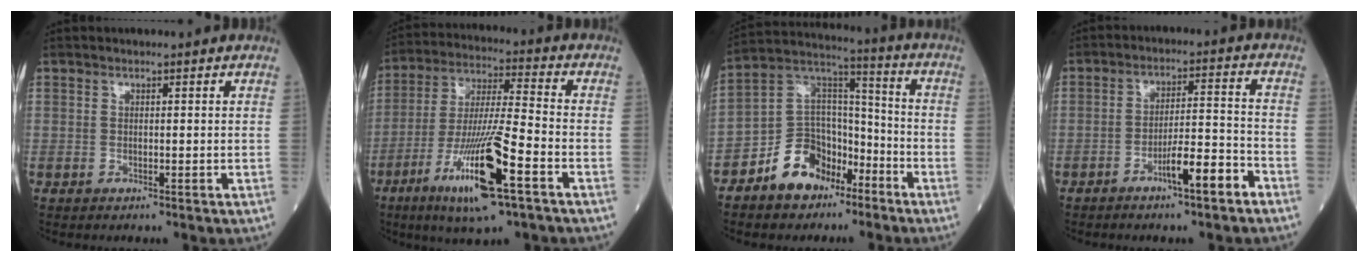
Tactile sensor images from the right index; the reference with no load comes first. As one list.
[{"total": 15.7, "force": [-7.2, 0.8, 13.9], "torque": [-0.272, -0.024, -0.128]}, {"total": 11.4, "force": [-6.8, 7.8, 4.8], "torque": [-0.093, 0.040, -0.121]}, {"total": 7.0, "force": [-4.3, 0.6, 5.5], "torque": [-0.085, 0.010, -0.070]}]